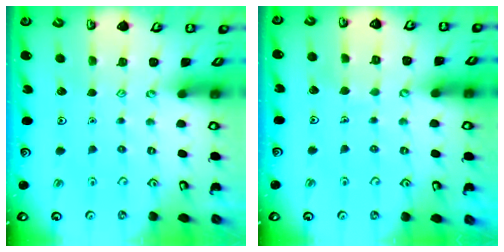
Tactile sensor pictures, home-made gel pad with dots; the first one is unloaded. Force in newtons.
{"total": 2.2, "press": 2.2, "slide": 0.1}